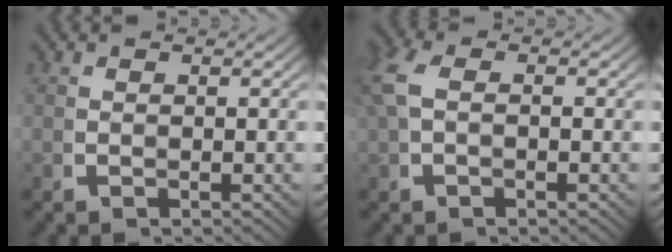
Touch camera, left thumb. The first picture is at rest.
{"total": 2.7, "force": [0.3, 1.8, 1.9], "torque": [-0.059, -0.004, 0.011]}